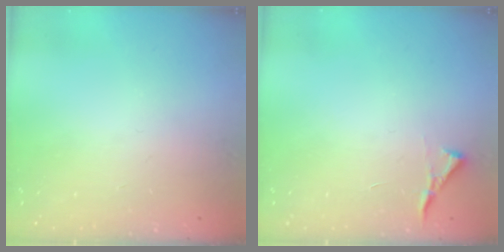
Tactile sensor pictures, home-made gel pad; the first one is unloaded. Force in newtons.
{"total": 3.5, "press": 3.5, "slide": 0.5}